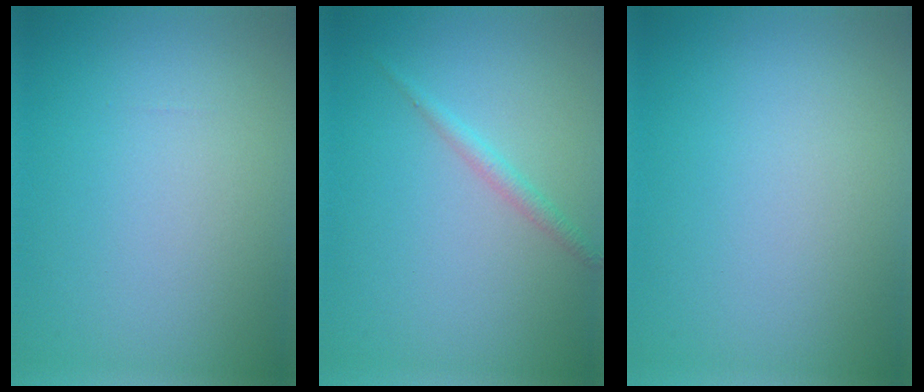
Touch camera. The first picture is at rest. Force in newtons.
{"total": 1.3, "press": 1.3, "slide": 0.0}
{"total": 0.0}